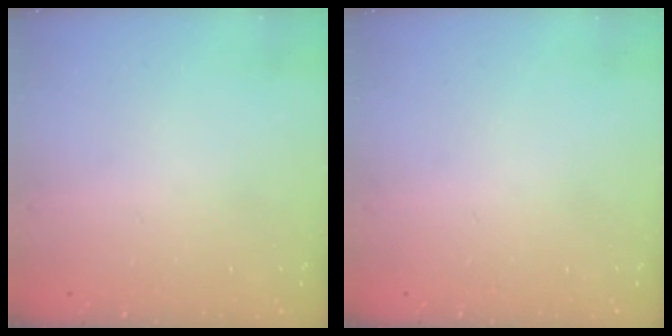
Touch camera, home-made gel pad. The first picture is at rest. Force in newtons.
{"total": 0.0}